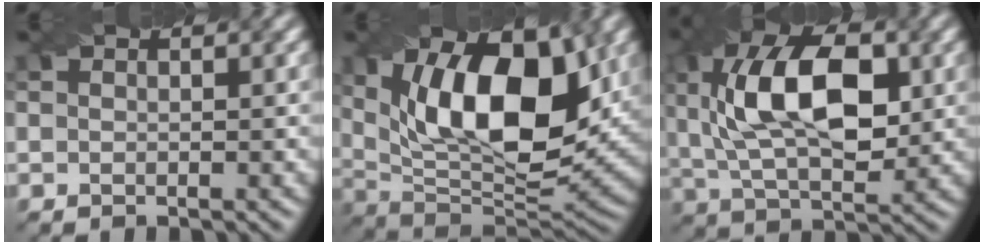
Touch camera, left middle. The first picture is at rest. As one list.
[{"total": 14.0, "force": [3.4, 6.6, 11.8], "torque": [-0.182, 0.008, 0.059]}, {"total": 10.7, "force": [1.3, 5.5, 9.1], "torque": [-0.158, 0.020, 0.025]}]